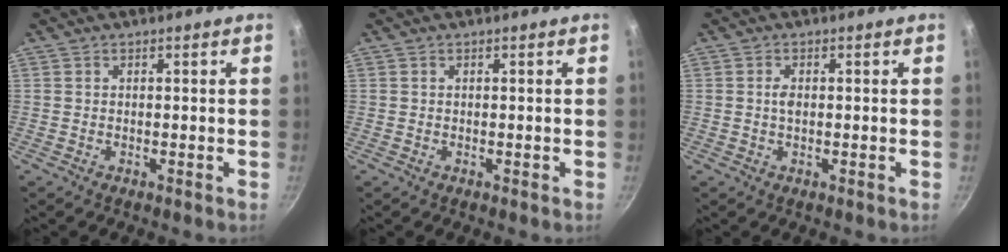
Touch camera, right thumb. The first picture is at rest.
{"total": 0.0}
{"total": 1.6, "force": [0.1, 0.9, 1.3], "torque": [-0.021, 0.003, 0.000]}